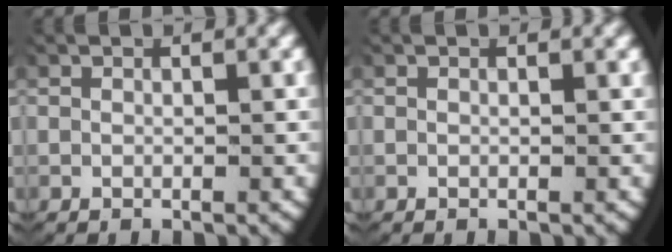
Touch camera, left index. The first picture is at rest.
{"total": 0.0}